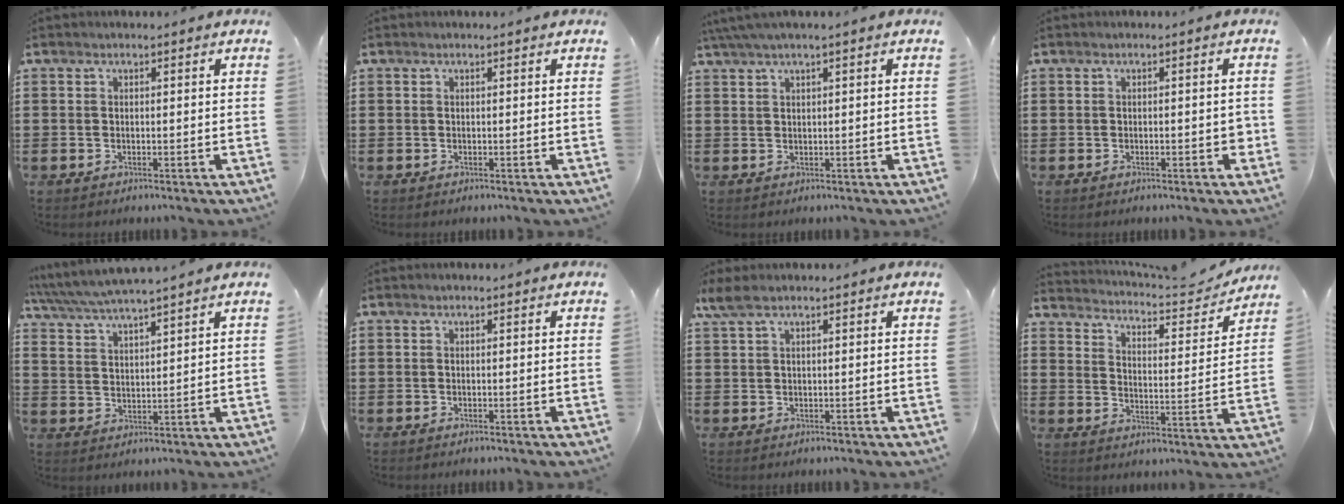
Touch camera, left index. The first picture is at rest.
{"total": 0.0}
{"total": 2.1, "force": [1.3, -0.1, 1.7], "torque": [-0.033, -0.001, 0.024]}
{"total": 0.9, "force": [-0.4, 0.4, 0.8], "torque": [-0.015, 0.002, -0.008]}
{"total": 4.6, "force": [4.3, -0.2, 1.6], "torque": [-0.046, -0.021, 0.073]}
{"total": 0.0}
{"total": 2.6, "force": [1.8, 0.7, 1.7], "torque": [-0.039, 0.003, 0.034]}
{"total": 3.8, "force": [3.7, 0.4, 0.7], "torque": [-0.030, -0.031, 0.055]}